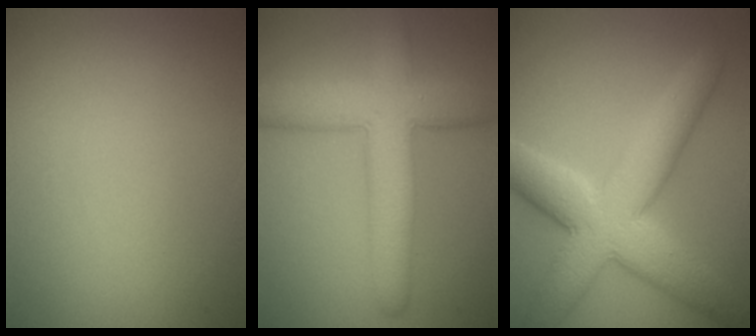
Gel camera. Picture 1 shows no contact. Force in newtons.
{"total": 7.7, "press": 7.7, "slide": 0.2}
{"total": 9.1, "press": 9.0, "slide": 0.6}